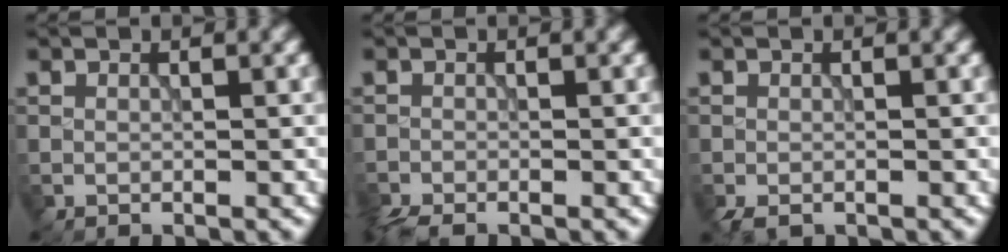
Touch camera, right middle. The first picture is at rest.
{"total": 1.7, "force": [-1.5, 0.4, 0.5], "torque": [-0.014, -0.007, -0.034]}
{"total": 1.1, "force": [-0.8, 0.6, 0.5], "torque": [-0.013, -0.009, -0.014]}